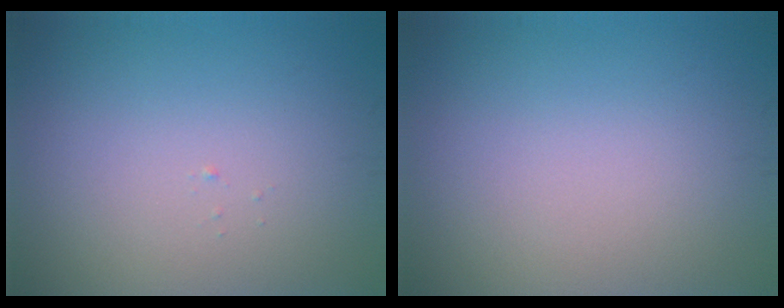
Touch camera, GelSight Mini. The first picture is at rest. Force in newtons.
{"total": 0.0}